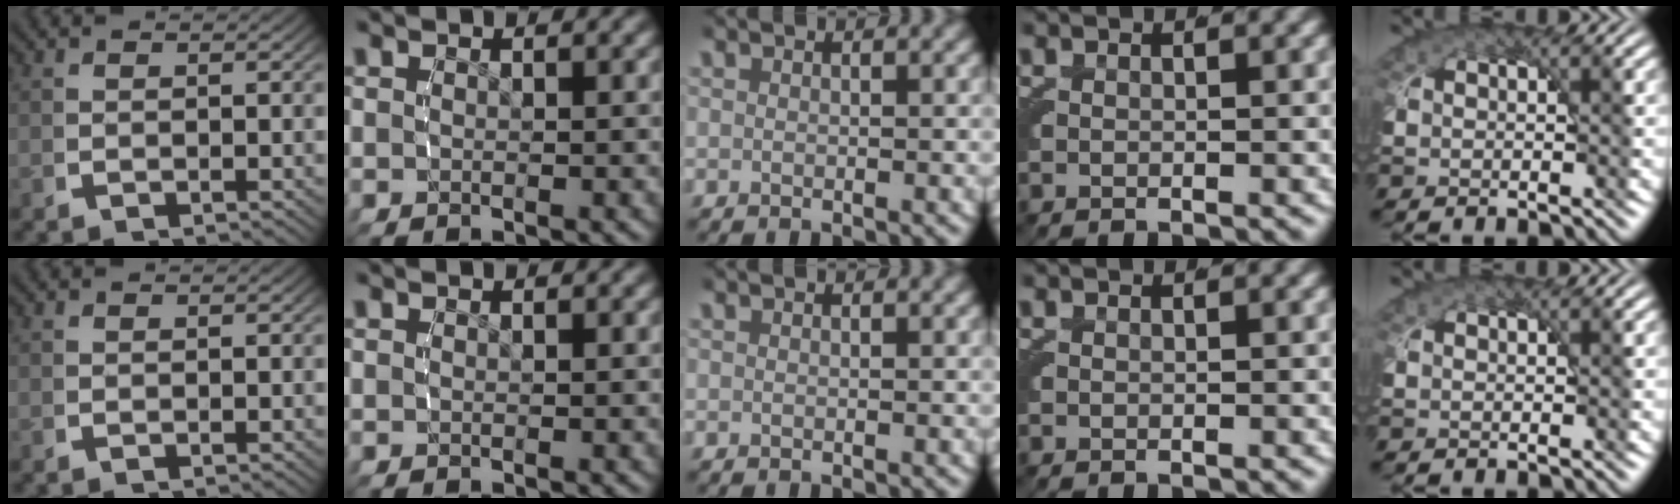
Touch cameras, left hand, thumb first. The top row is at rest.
{}